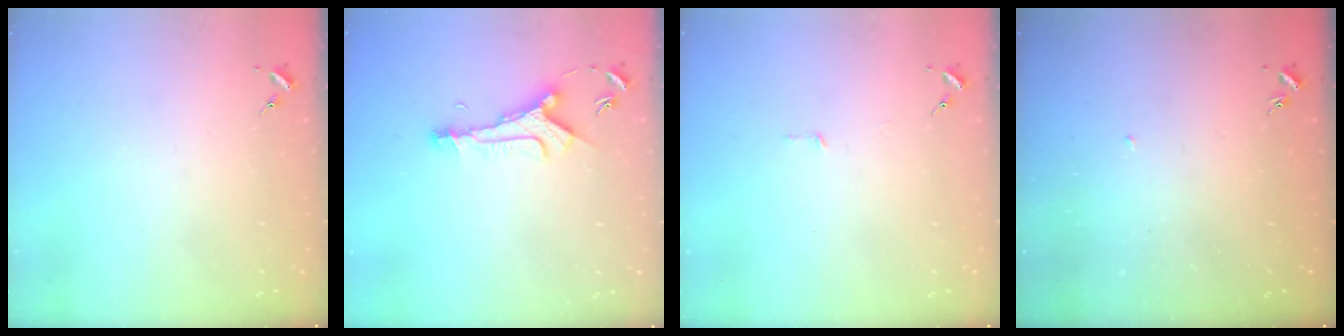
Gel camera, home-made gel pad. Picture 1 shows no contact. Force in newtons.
{"total": 8.6, "press": 8.6, "slide": 0.7}
{"total": 2.8, "press": 2.8, "slide": 0.2}
{"total": 1.4, "press": 1.3, "slide": 0.1}